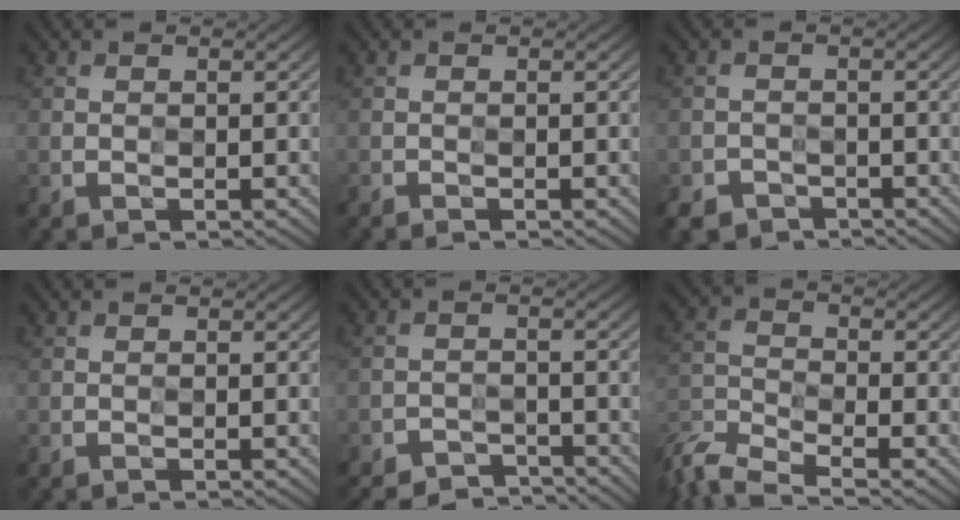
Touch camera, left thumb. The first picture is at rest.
{"total": 0.8, "force": [-0.7, -0.2, 0.4], "torque": [-0.008, -0.001, -0.015]}
{"total": 2.5, "force": [-2.0, 1.4, -0.2], "torque": [0.002, -0.005, -0.041]}
{"total": 0.0}
{"total": 3.3, "force": [-3.2, -0.1, -0.6], "torque": [0.005, 0.002, -0.066]}
{"total": 8.2, "force": [-6.8, 2.8, 3.6], "torque": [-0.094, -0.019, -0.138]}